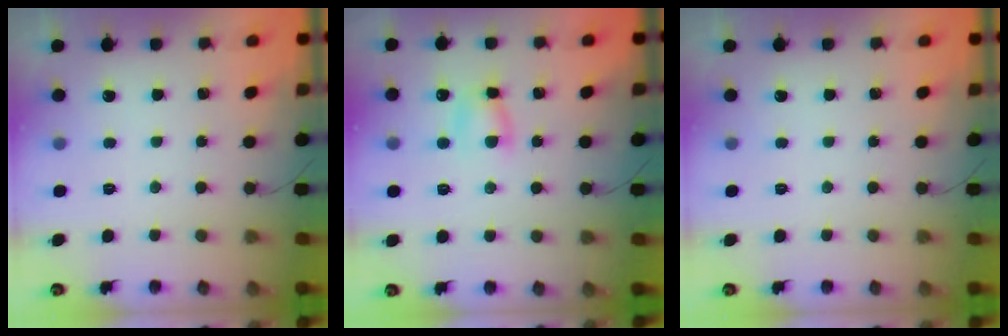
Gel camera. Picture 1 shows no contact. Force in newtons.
{"total": 5.9, "press": 5.8, "slide": 0.7}
{"total": 0.0}